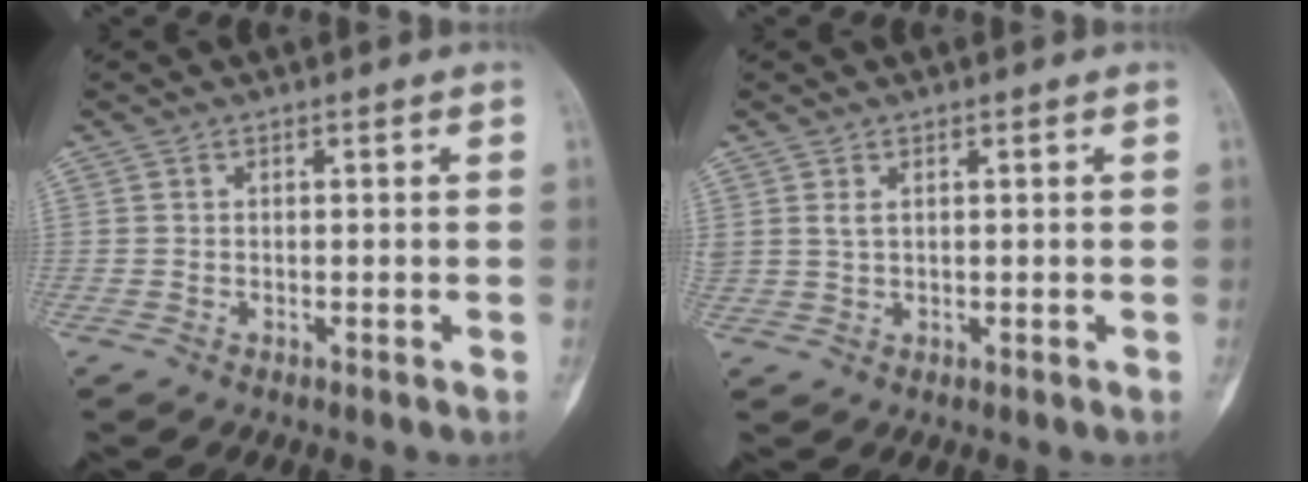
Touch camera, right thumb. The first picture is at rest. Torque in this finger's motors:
{"motor_torque": [-0.86, 0.21, 0.24, -0.10, 0.01]}